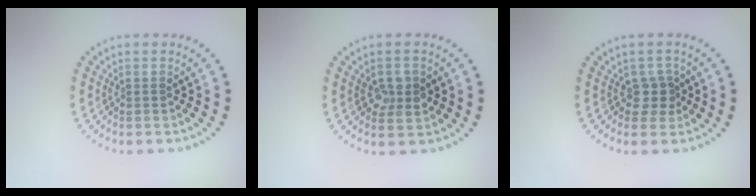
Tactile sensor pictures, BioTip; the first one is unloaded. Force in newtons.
{"total": 2.6, "press": 2.6, "slide": 0.1}
{"total": 1.8, "press": 1.4, "slide": 1.0}